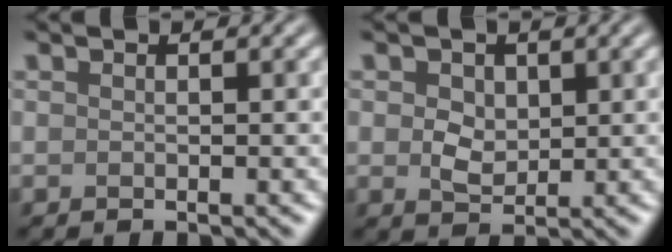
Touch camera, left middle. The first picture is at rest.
{"total": 2.5, "force": [0.5, 1.9, 1.6], "torque": [-0.033, -0.002, 0.008]}